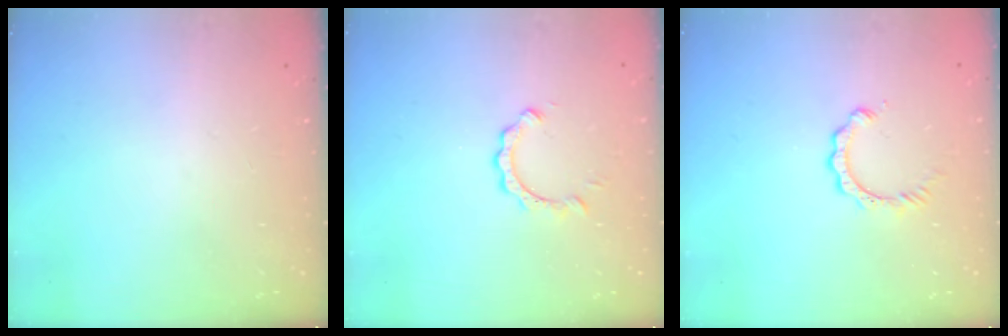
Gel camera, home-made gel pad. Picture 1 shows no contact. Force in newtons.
{"total": 2.8, "press": 2.8, "slide": 0.2}
{"total": 3.1, "press": 3.1, "slide": 0.2}